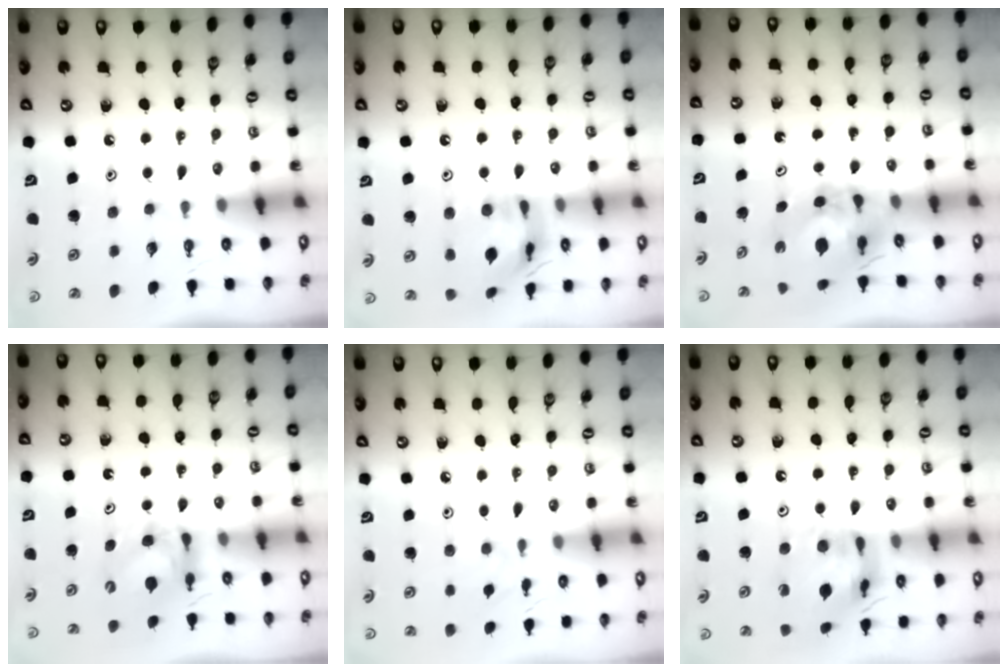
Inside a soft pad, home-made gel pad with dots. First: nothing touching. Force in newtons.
{"total": 14.5, "press": 14.4, "slide": 1.6}
{"total": 9.0, "press": 9.0, "slide": 0.9}
{"total": 6.3, "press": 6.3, "slide": 0.6}
{"total": 1.9, "press": 1.9, "slide": 0.4}
{"total": 14.7, "press": 14.6, "slide": 1.8}